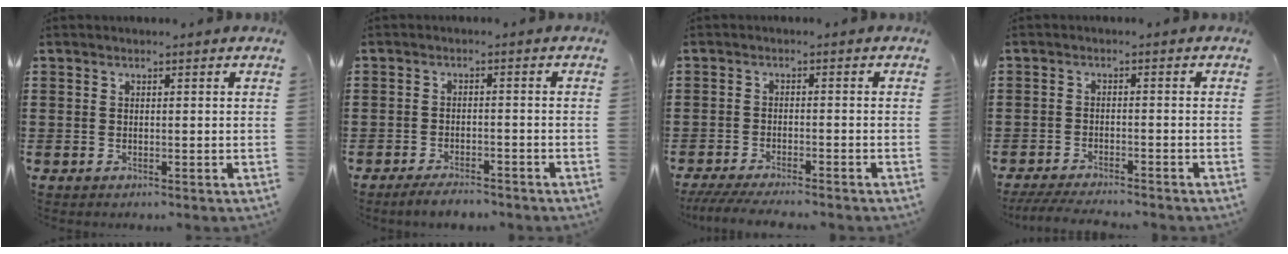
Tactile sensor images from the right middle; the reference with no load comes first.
{"total": 2.9, "force": [-2.7, 0.4, 0.9], "torque": [-0.017, -0.001, -0.053]}
{"total": 3.4, "force": [-3.2, -0.1, 1.2], "torque": [-0.029, -0.010, -0.064]}
{"total": 3.2, "force": [-3.1, 0.0, 1.1], "torque": [-0.025, -0.006, -0.061]}